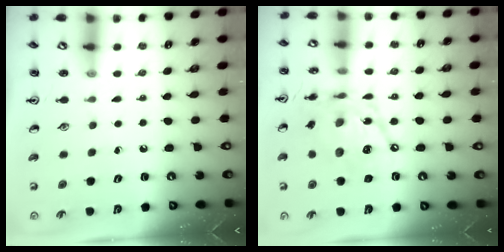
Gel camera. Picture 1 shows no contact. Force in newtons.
{"total": 15.2, "press": 15.2, "slide": 1.2}